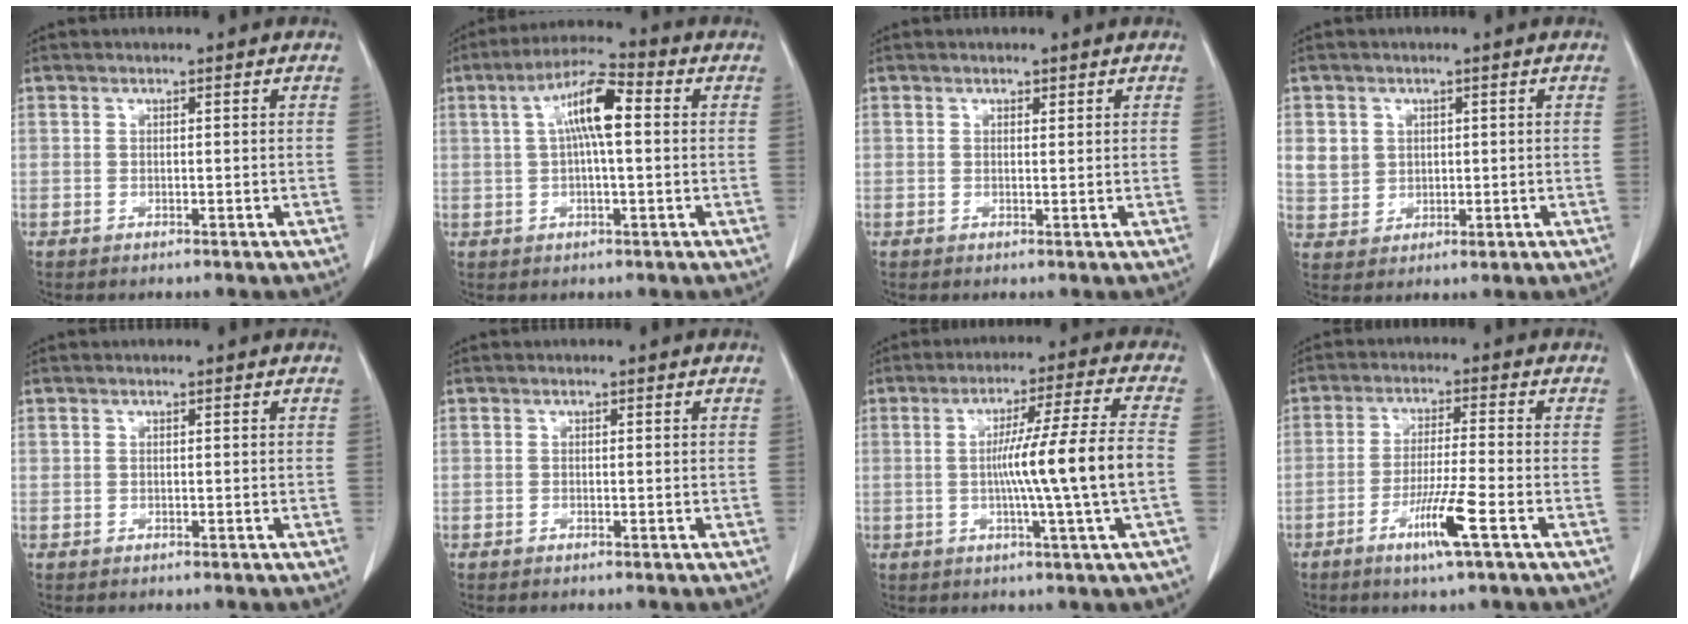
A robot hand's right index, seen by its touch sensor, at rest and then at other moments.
{"total": 8.5, "force": [1.5, 1.6, 8.2], "torque": [-0.154, 0.024, 0.021]}
{"total": 0.5, "force": [0.4, 0.3, 0.2], "torque": [-0.006, -0.003, 0.004]}
{"total": 5.2, "force": [1.5, 4.9, 1.3], "torque": [-0.023, 0.008, 0.039]}
{"total": 0.0}
{"total": 0.0}
{"total": 12.0, "force": [-1.2, -2.1, 11.7], "torque": [-0.194, -0.002, -0.018]}
{"total": 7.5, "force": [-3.6, -0.5, 6.5], "torque": [-0.120, -0.014, -0.067]}